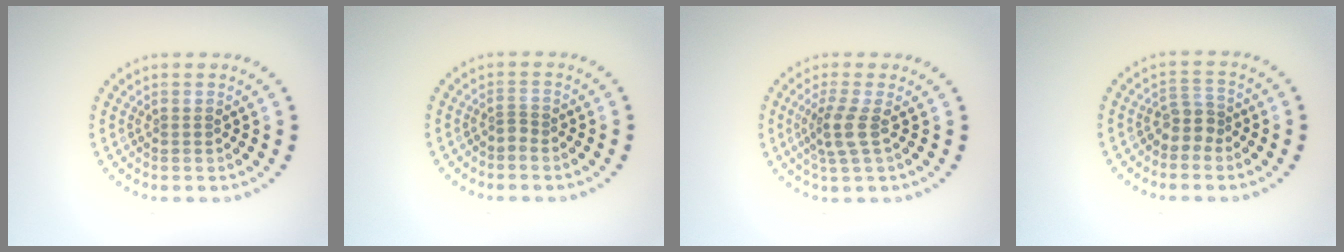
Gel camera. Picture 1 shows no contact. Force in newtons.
{"total": 0.7, "press": 0.4, "slide": 0.6}
{"total": 2.6, "press": 2.0, "slide": 1.7}
{"total": 2.1, "press": 1.6, "slide": 1.4}